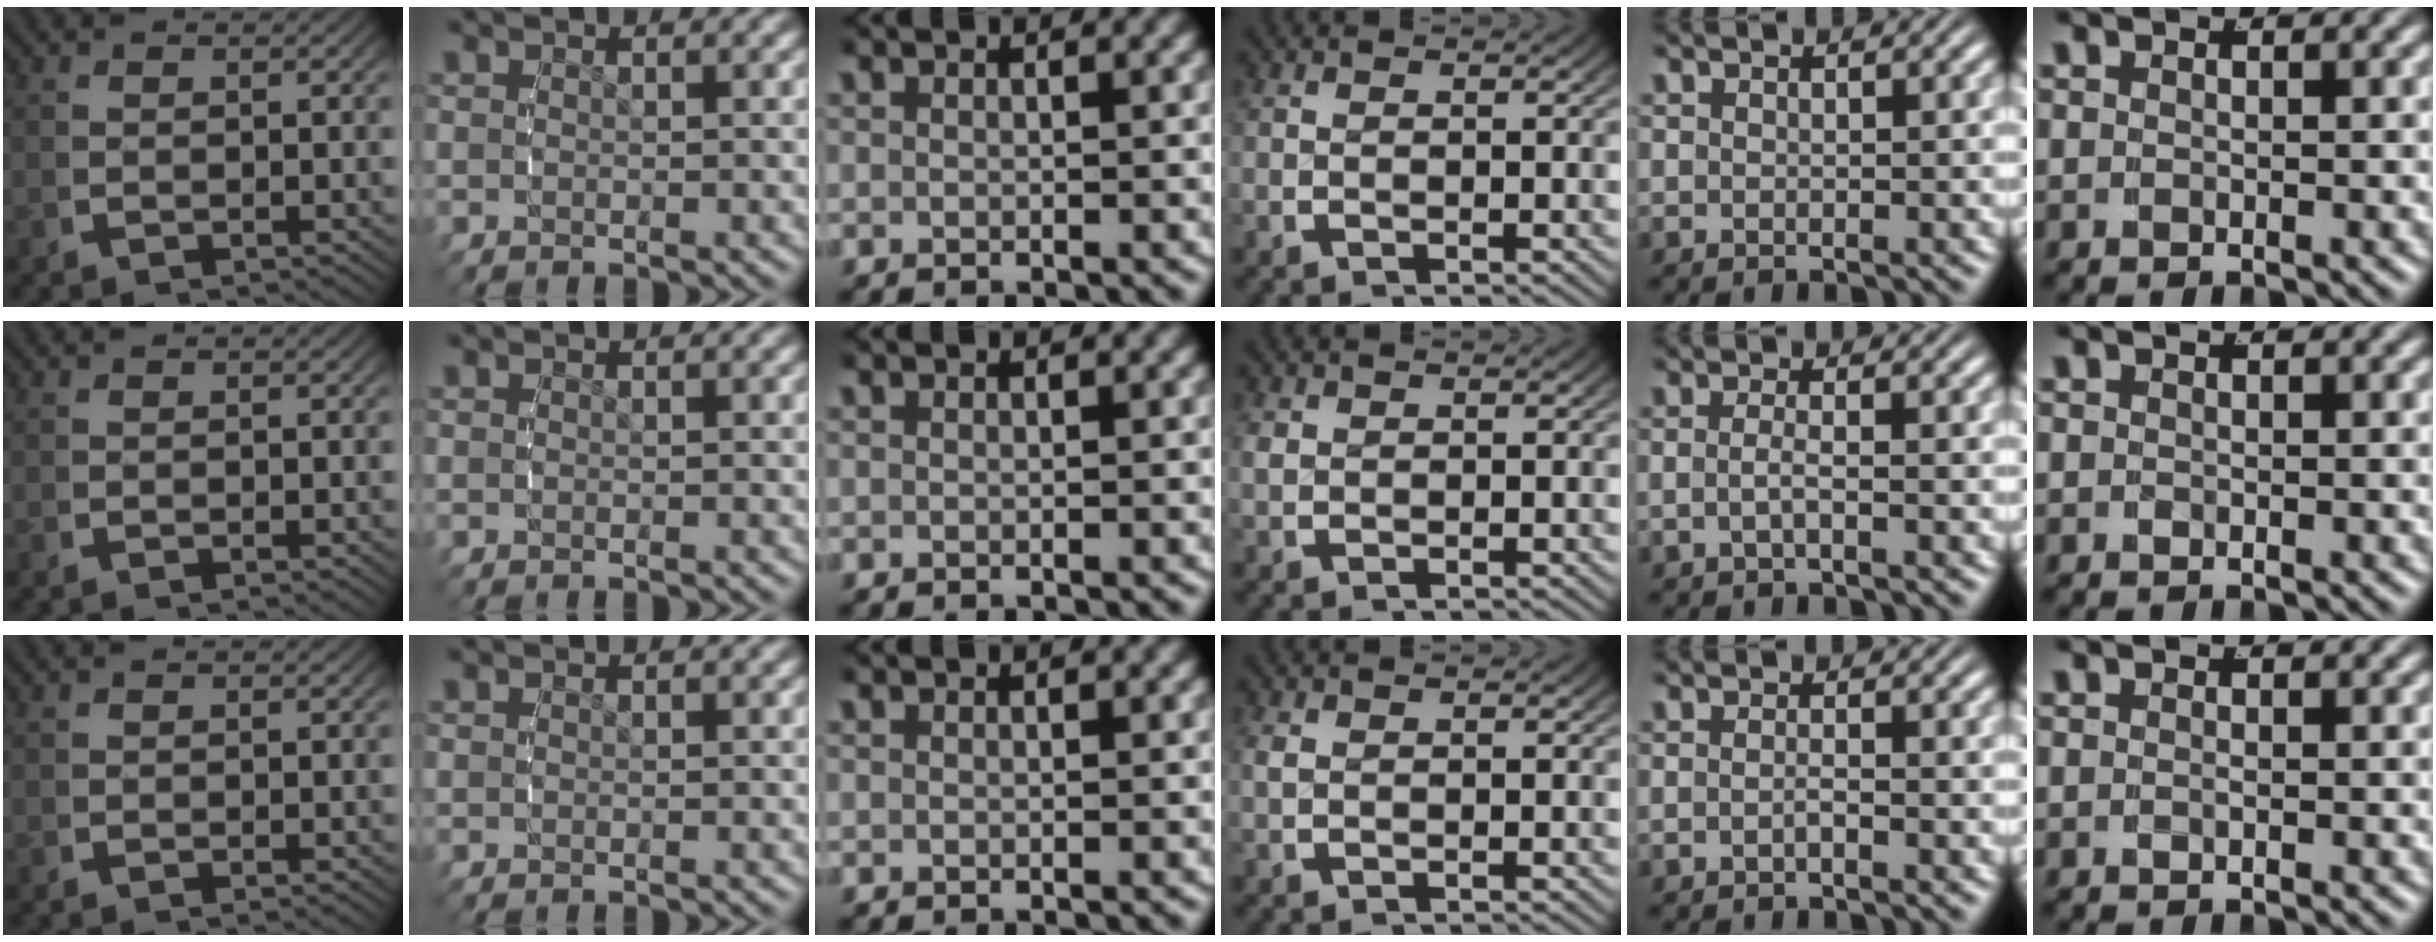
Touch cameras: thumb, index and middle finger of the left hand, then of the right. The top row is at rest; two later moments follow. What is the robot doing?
{"motion": "grasp_and_lifting", "object": "small bumper sticker"}